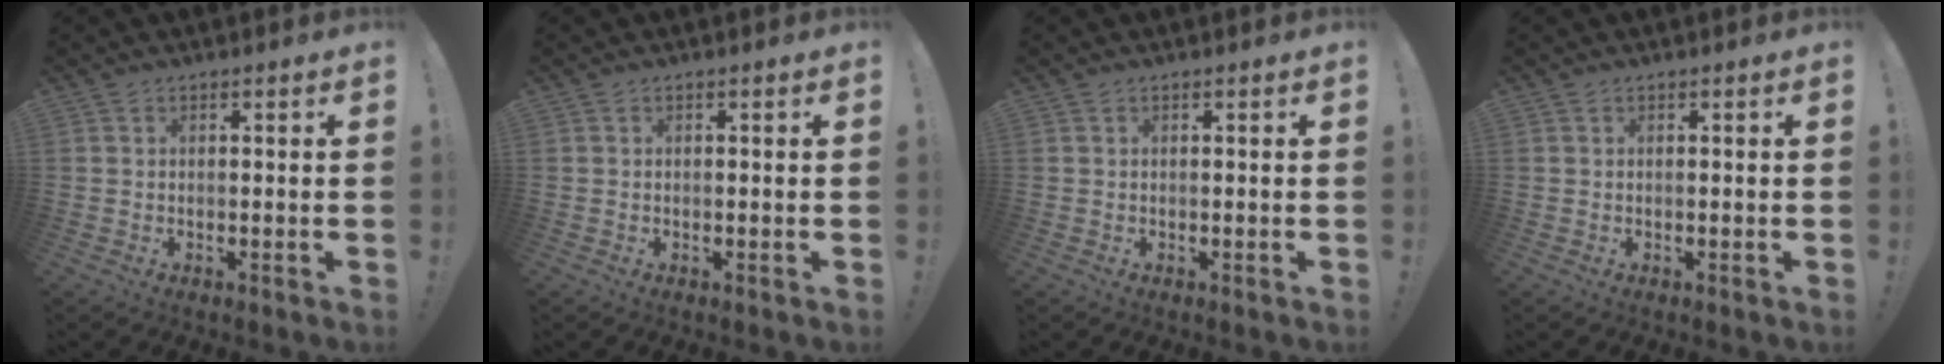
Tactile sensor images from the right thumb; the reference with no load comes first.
{"total": 0.0}
{"total": 0.0}
{"total": 0.0}